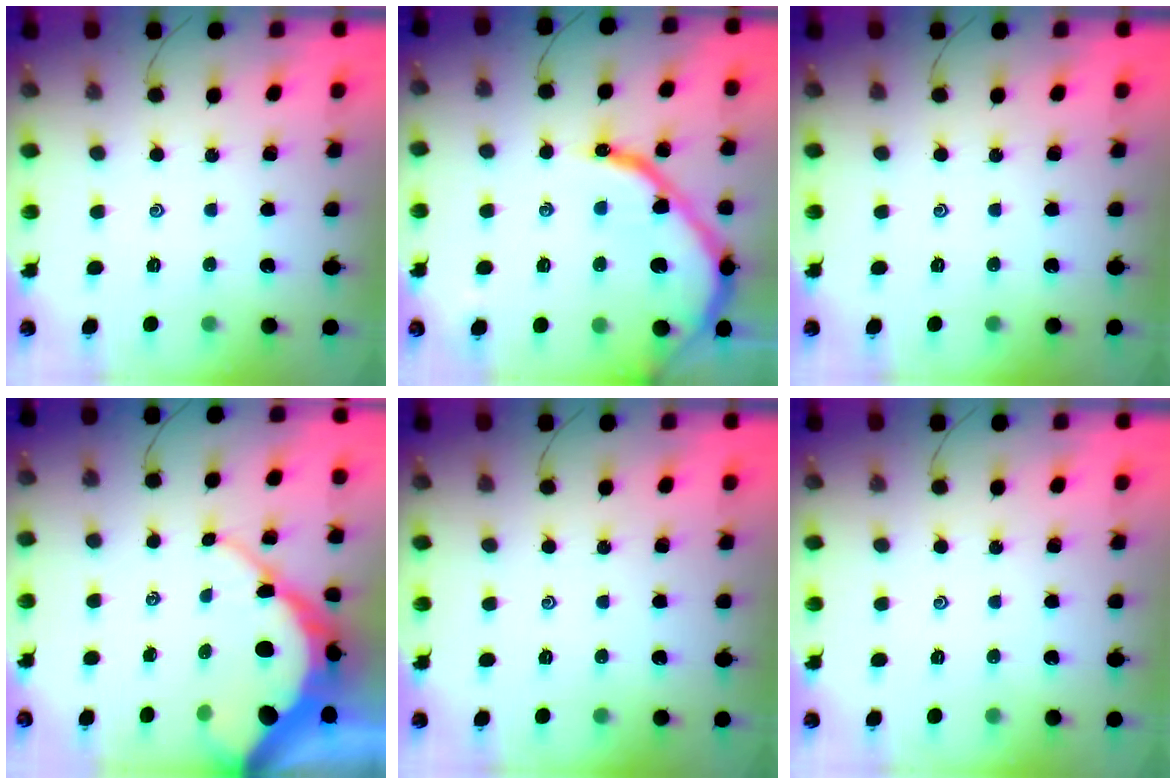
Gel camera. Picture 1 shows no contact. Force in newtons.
{"total": 16.4, "press": 16.3, "slide": 1.4}
{"total": 0.0}
{"total": 15.1, "press": 15.1, "slide": 1.2}
{"total": 0.0}
{"total": 0.0}